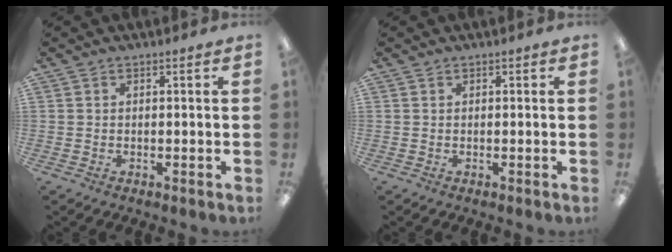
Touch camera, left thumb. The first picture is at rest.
{"total": 0.0}